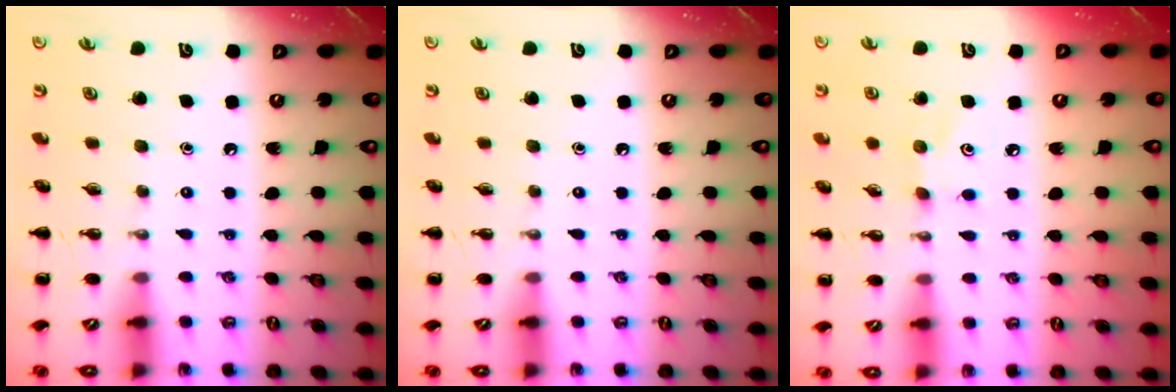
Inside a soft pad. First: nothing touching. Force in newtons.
{"total": 0.0}
{"total": 2.9, "press": 2.8, "slide": 0.8}